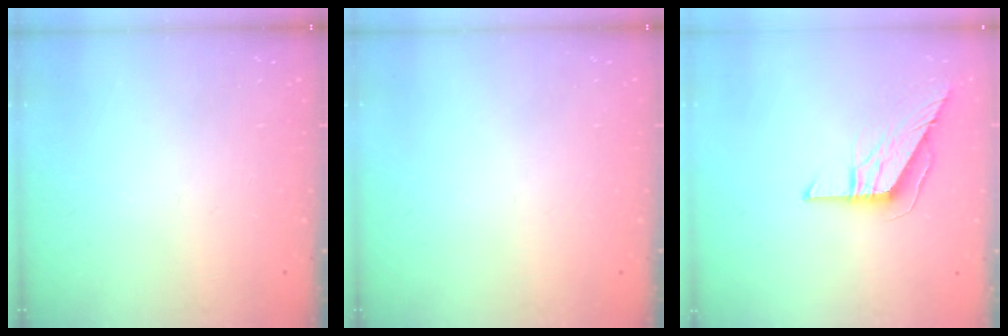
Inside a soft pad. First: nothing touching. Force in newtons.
{"total": 0.0}
{"total": 9.4, "press": 9.4, "slide": 0.9}